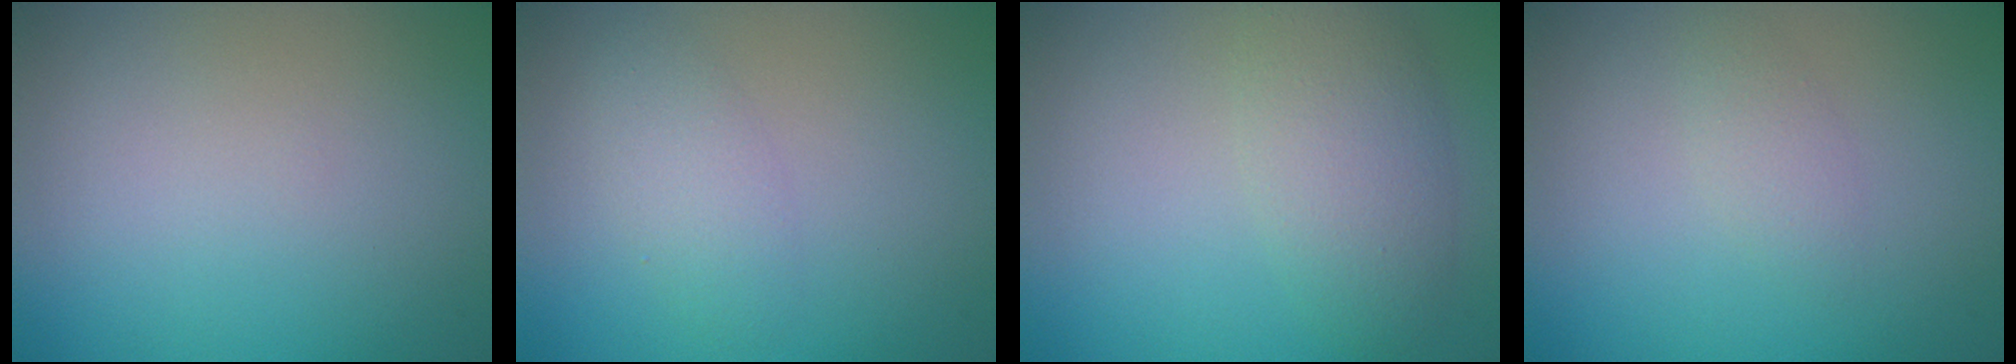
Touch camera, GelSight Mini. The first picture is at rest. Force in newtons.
{"total": 1.9, "press": 1.9, "slide": 0.1}
{"total": 4.1, "press": 4.1, "slide": 0.1}
{"total": 1.3, "press": 1.3, "slide": 0.0}